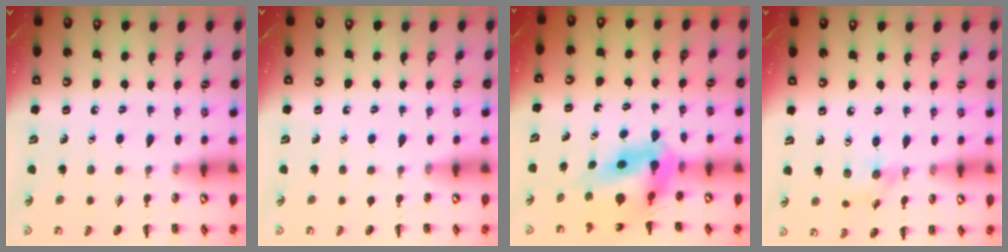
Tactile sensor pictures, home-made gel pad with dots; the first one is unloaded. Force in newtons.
{"total": 0.0}
{"total": 7.6, "press": 7.2, "slide": 2.4}
{"total": 3.8, "press": 3.7, "slide": 1.1}